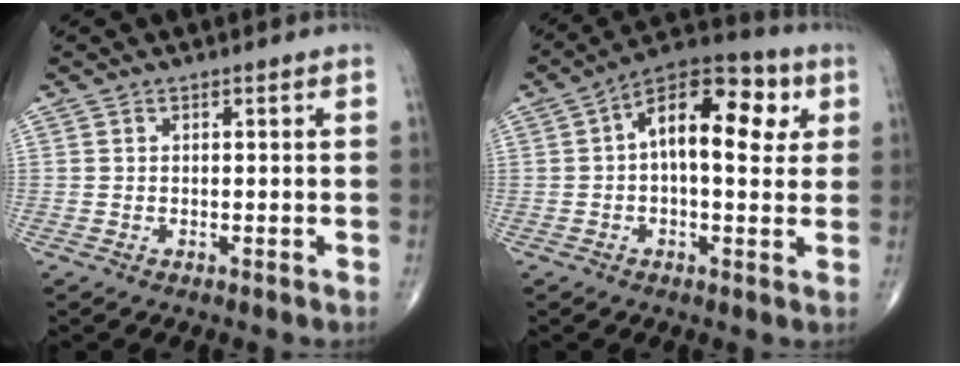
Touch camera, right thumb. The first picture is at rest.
{"total": 15.4, "force": [3.2, 7.7, 12.9], "torque": [-0.173, 0.029, 0.039]}